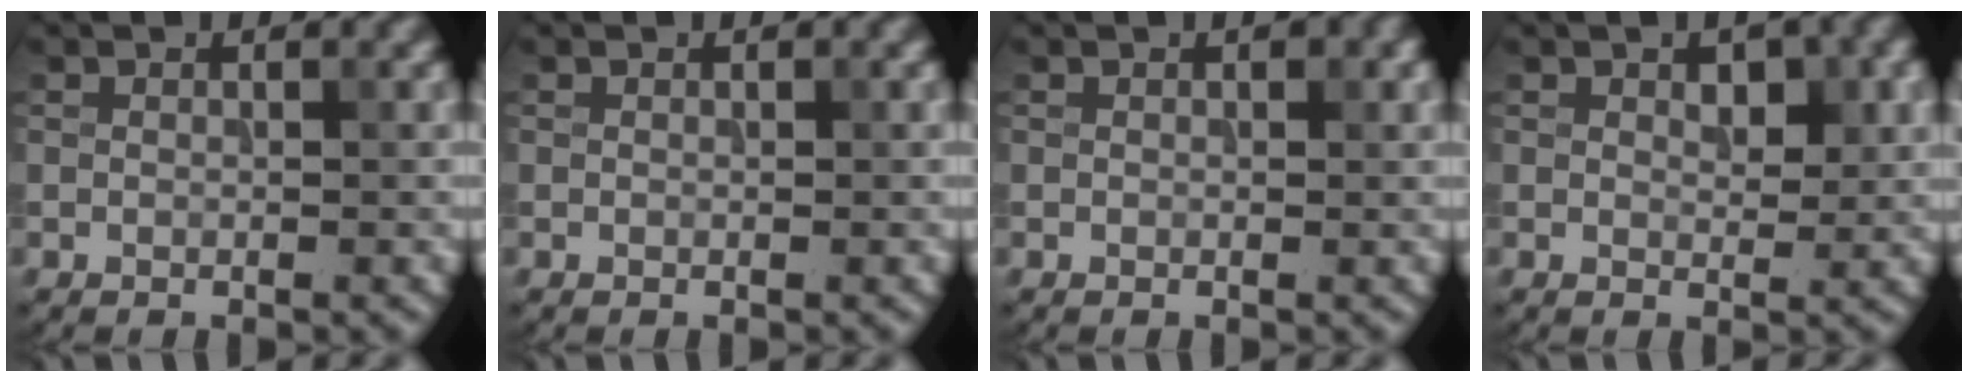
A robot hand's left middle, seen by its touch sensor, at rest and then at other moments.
{"total": 0.0}
{"total": 1.0, "force": [0.4, 0.4, 0.8], "torque": [-0.008, 0.000, 0.006]}
{"total": 2.5, "force": [0.9, 1.3, 1.9], "torque": [-0.022, -0.002, 0.017]}